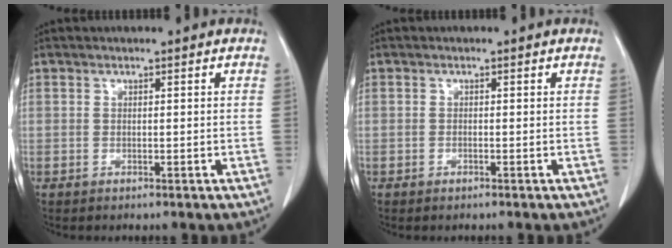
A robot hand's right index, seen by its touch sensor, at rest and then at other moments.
{"total": 0.6, "force": [-0.5, 0.1, 0.3], "torque": [-0.007, -0.001, -0.006]}